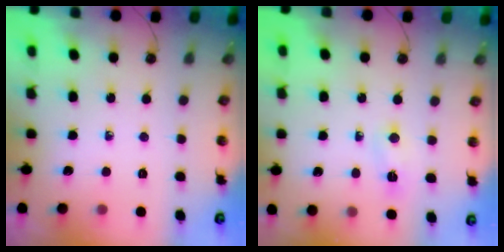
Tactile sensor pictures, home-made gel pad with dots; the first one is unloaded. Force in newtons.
{"total": 4.1, "press": 3.9, "slide": 1.3}